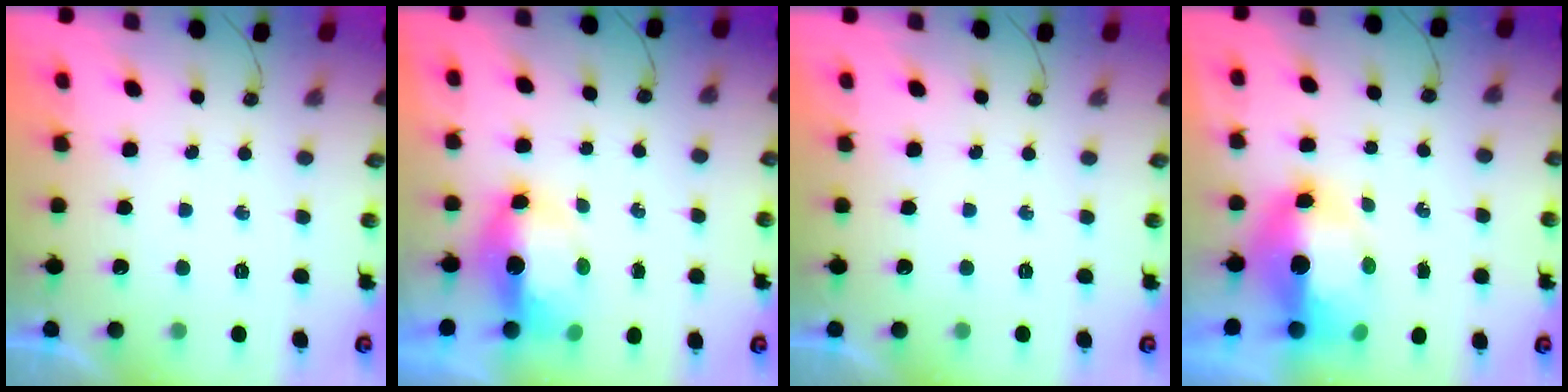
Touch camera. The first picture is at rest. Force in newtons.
{"total": 7.3, "press": 7.2, "slide": 1.2}
{"total": 0.0}
{"total": 10.6, "press": 10.5, "slide": 1.8}